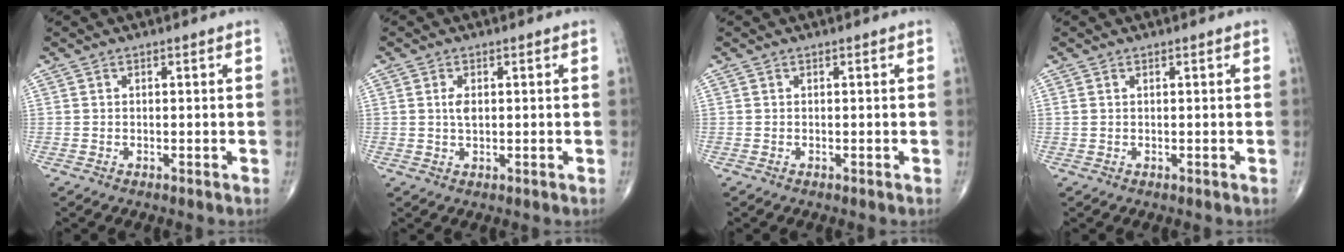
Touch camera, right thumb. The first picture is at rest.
{"total": 2.4, "force": [0.4, 1.3, 2.0], "torque": [-0.037, -0.002, 0.008]}
{"total": 0.0}
{"total": 0.6, "force": [0.3, 0.3, 0.4], "torque": [-0.012, 0.009, 0.008]}